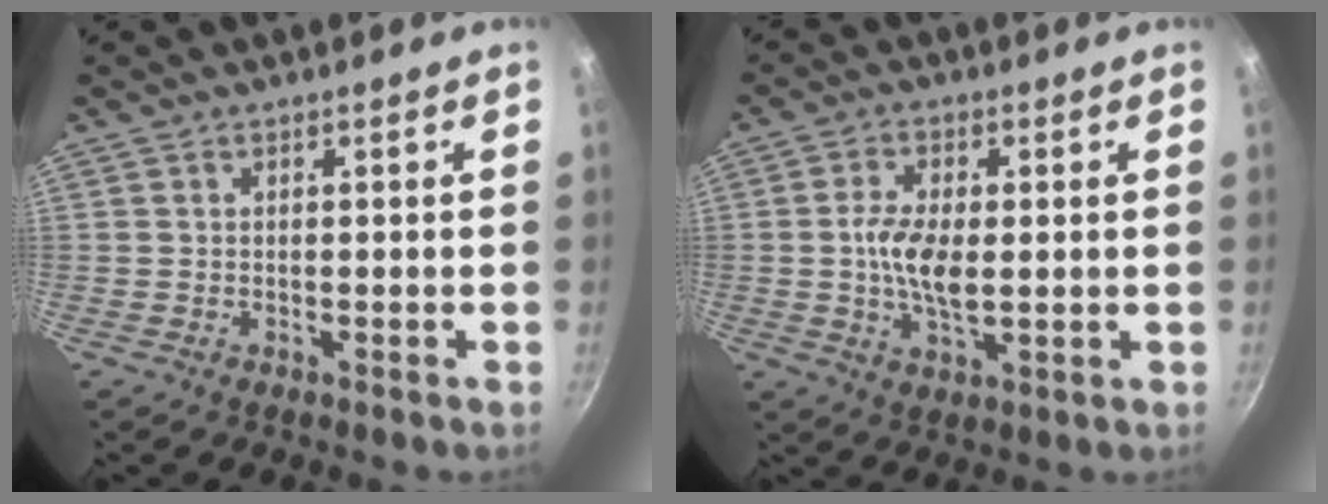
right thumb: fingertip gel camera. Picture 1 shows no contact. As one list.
[{"total": 8.4, "force": [0.2, 3.8, 7.4], "torque": [-0.145, -0.005, 0.003]}]